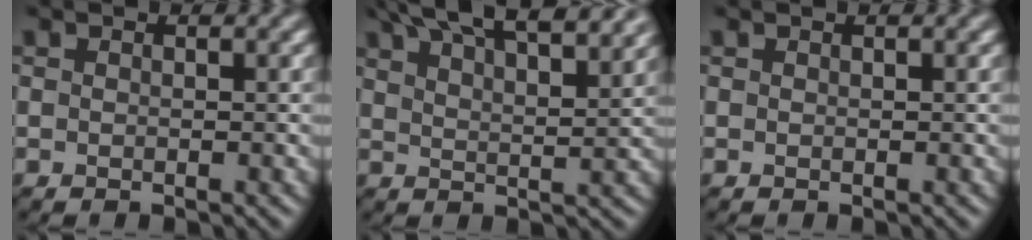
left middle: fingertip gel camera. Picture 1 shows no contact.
{"total": 12.7, "force": [9.7, 4.0, 7.2], "torque": [-0.105, 0.033, 0.106]}
{"total": 0.0}